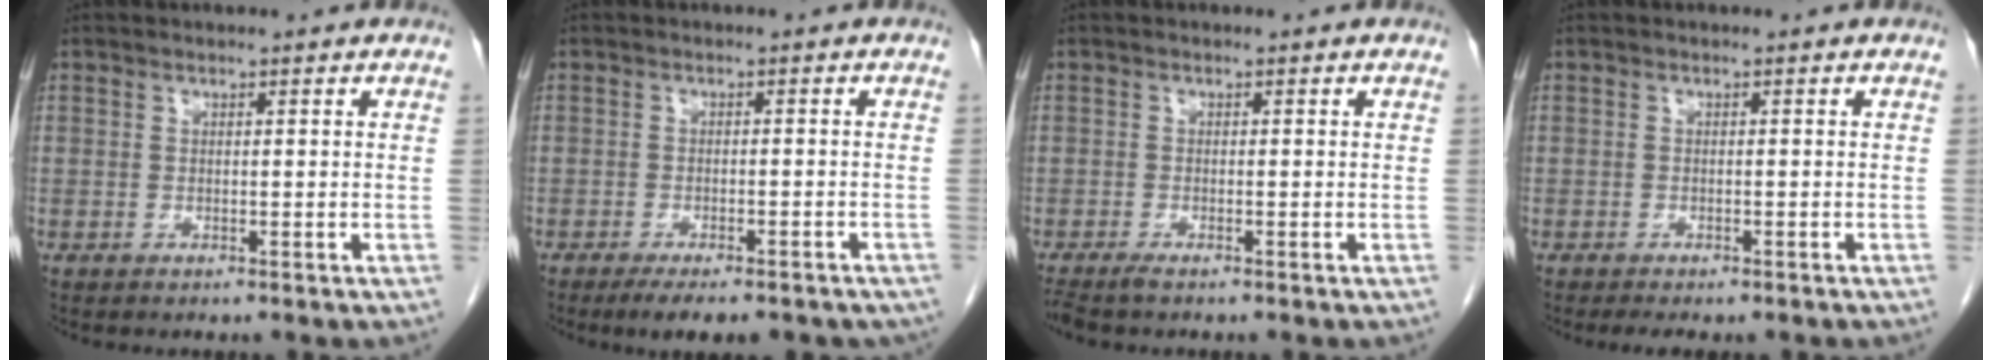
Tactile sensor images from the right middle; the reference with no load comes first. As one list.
[{"total": 10.5, "force": [-8.3, 3.2, 5.6], "torque": [-0.064, -0.003, -0.103]}, {"total": 2.0, "force": [-1.7, 0.0, 1.1], "torque": [-0.021, -0.006, -0.031]}, {"total": 3.5, "force": [-2.8, 1.3, 1.7], "torque": [-0.022, -0.008, -0.035]}]